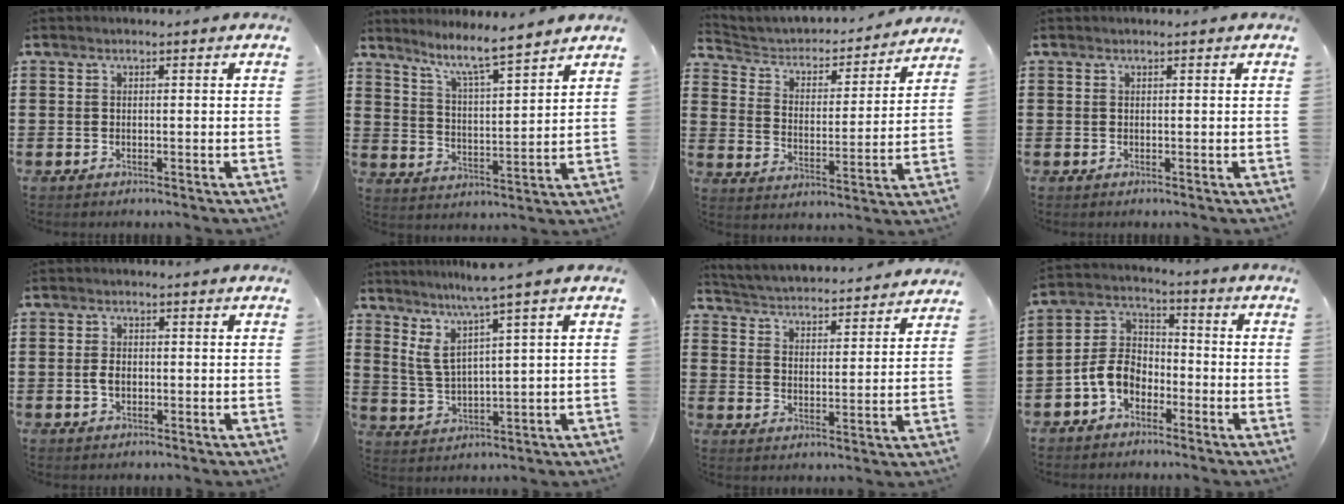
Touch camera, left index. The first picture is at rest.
{"total": 6.4, "force": [5.7, -0.3, 2.9], "torque": [-0.079, -0.037, 0.096]}
{"total": 3.4, "force": [2.9, 1.4, 0.8], "torque": [-0.037, -0.025, 0.040]}
{"total": 0.0}
{"total": 2.2, "force": [-0.2, 1.3, 1.8], "torque": [-0.043, 0.002, -0.006]}
{"total": 5.4, "force": [3.3, -0.4, 4.3], "torque": [-0.101, -0.022, 0.047]}
{"total": 3.5, "force": [3.4, -0.4, -0.2], "torque": [-0.019, -0.036, 0.051]}
{"total": 6.4, "force": [-3.2, 4.4, 3.3], "torque": [-0.099, 0.004, -0.074]}